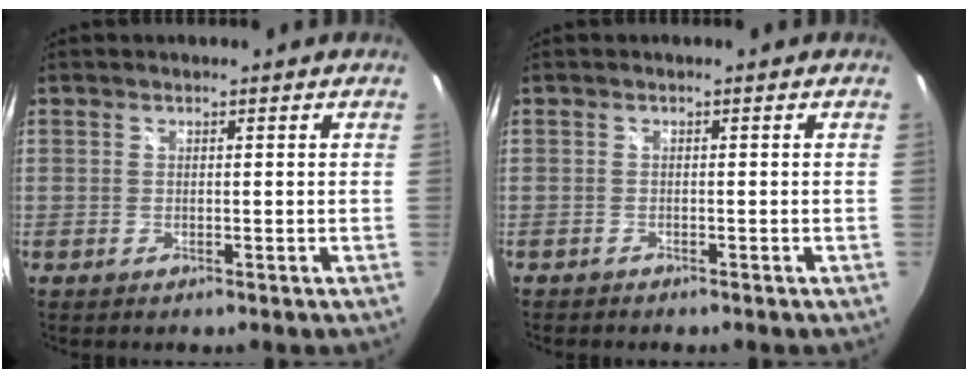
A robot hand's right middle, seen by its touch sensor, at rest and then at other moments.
{"total": 0.7, "force": [-0.6, 0.2, -0.1], "torque": [-0.002, 0.000, -0.014]}